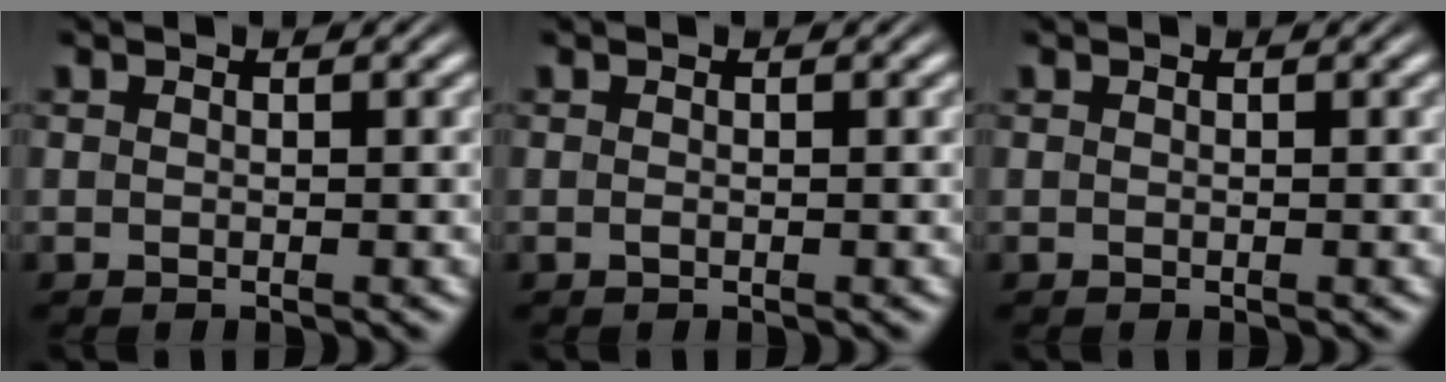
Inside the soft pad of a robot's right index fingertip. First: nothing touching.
{"total": 0.0}
{"total": 0.0}